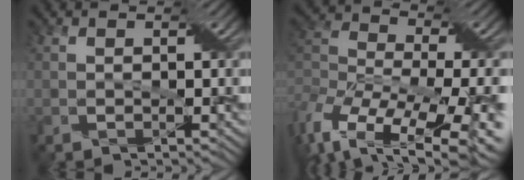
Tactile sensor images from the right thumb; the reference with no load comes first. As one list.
[{"total": 16.7, "force": [-8.0, 8.3, 12.0], "torque": [-0.261, -0.008, -0.090]}]